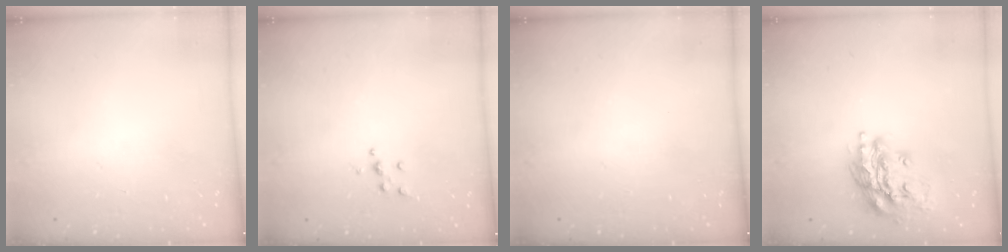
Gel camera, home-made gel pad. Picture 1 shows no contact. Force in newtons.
{"total": 4.5, "press": 4.5, "slide": 0.5}
{"total": 0.0}
{"total": 15.9, "press": 15.7, "slide": 2.2}